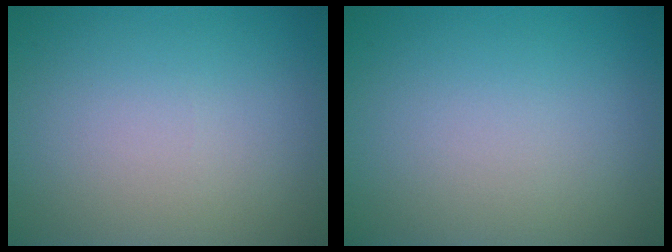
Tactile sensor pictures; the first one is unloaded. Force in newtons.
{"total": 0.0}